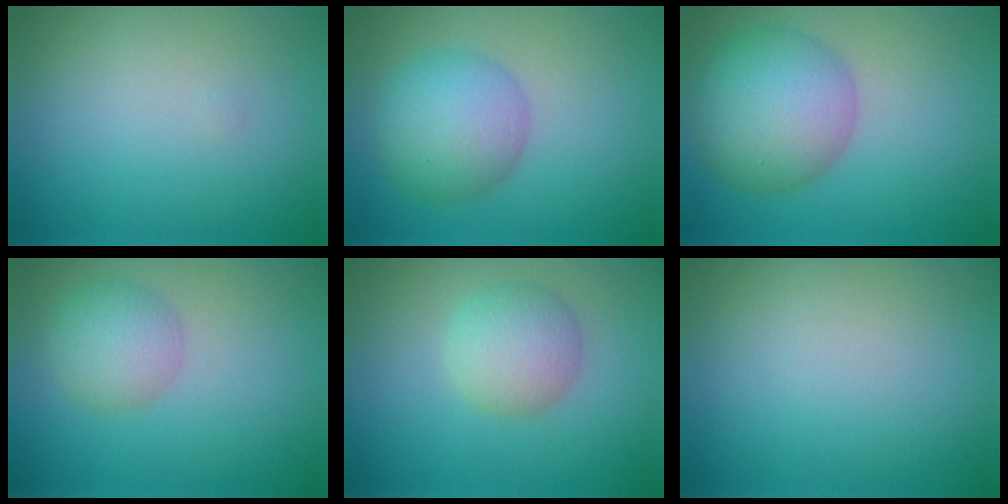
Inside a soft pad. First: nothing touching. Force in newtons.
{"total": 5.5, "press": 5.5, "slide": 0.1}
{"total": 7.7, "press": 7.7, "slide": 0.3}
{"total": 3.3, "press": 3.3, "slide": 0.1}
{"total": 3.5, "press": 3.5, "slide": 0.1}
{"total": 0.0}